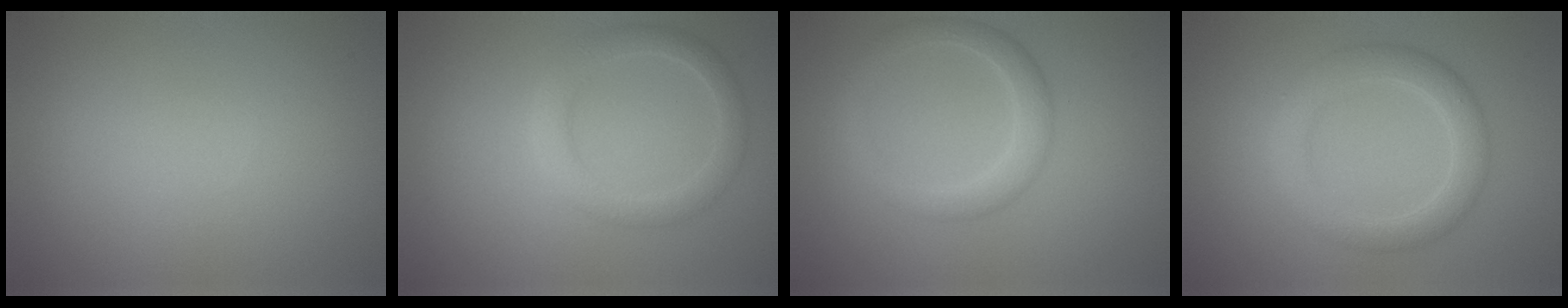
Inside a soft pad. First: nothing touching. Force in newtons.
{"total": 2.8, "press": 2.8, "slide": 0.1}
{"total": 2.8, "press": 2.8, "slide": 0.1}
{"total": 3.7, "press": 3.7, "slide": 0.3}